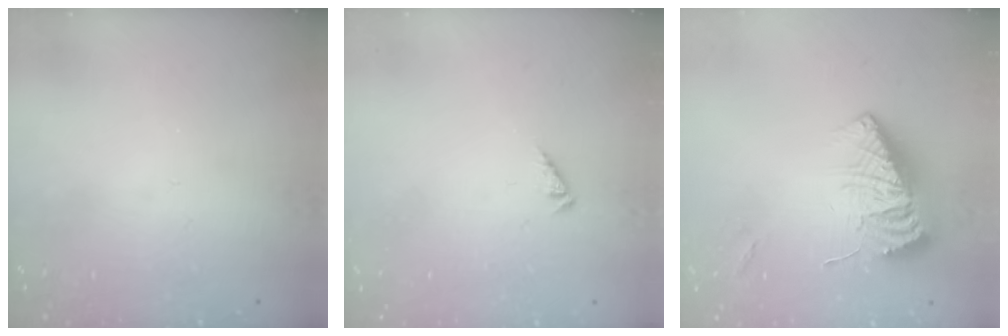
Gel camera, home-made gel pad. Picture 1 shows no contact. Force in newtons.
{"total": 1.0, "press": 1.0, "slide": 0.3}
{"total": 14.4, "press": 14.3, "slide": 2.0}